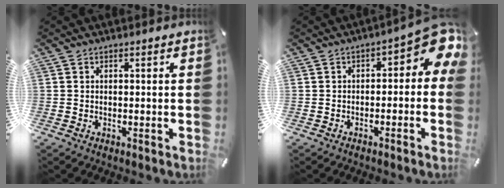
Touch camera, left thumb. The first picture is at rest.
{"total": 8.3, "force": [2.3, 3.8, 7.0], "torque": [-0.084, -0.028, 0.034]}